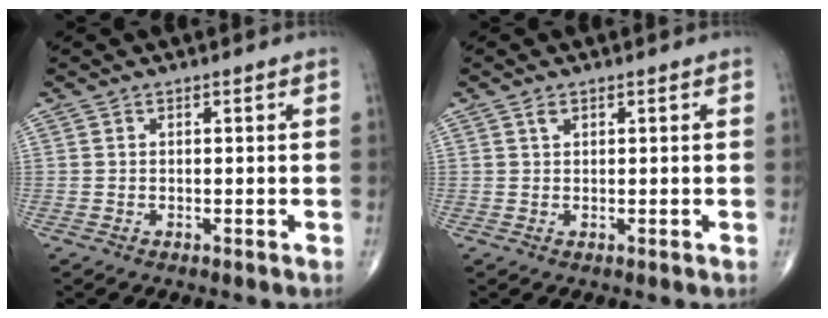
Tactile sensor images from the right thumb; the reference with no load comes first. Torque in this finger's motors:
{"motor_torque": [0.27, 1.42, 0.42, 0.43, 0.16]}